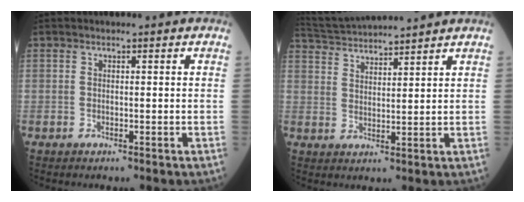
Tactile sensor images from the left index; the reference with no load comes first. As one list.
[{"total": 9.5, "force": [9.1, -0.8, 2.4], "torque": [-0.057, 0.027, 0.156]}]